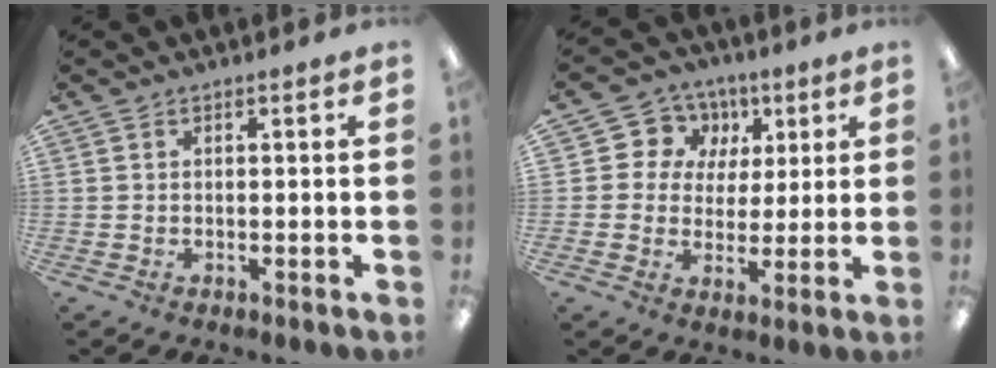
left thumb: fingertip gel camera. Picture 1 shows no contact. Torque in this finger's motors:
{"motor_torque": [-0.43, 0.20, -0.21, -0.06, -0.02]}